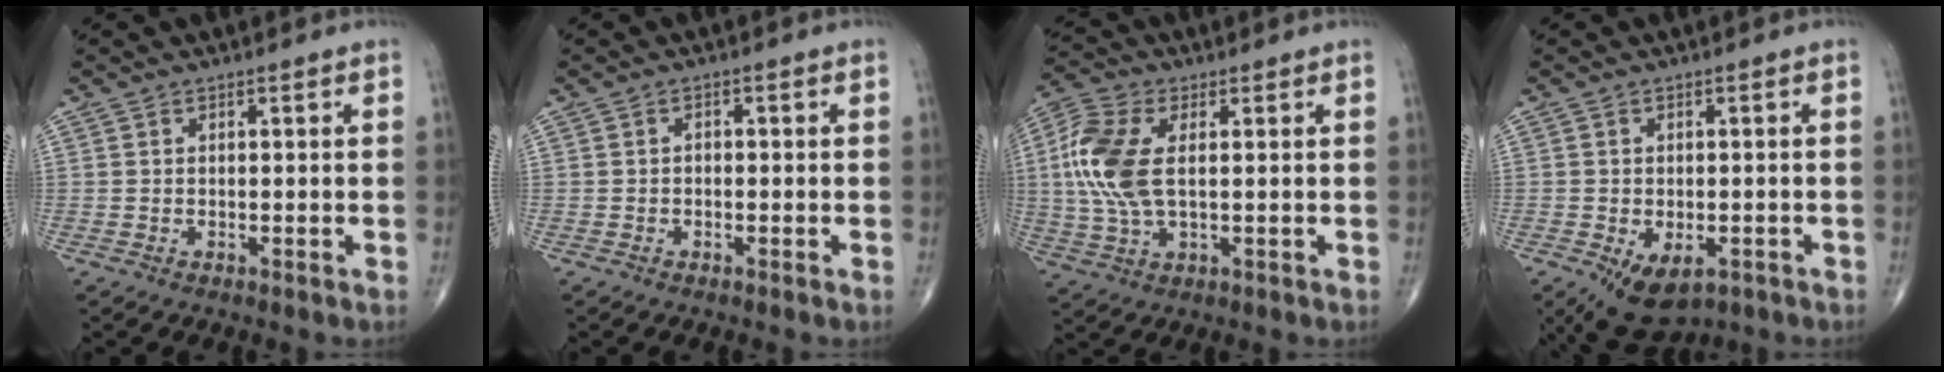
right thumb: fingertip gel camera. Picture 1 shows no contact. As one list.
[{"total": 0.8, "force": [-0.2, 0.6, 0.5], "torque": [0.001, 0.005, -0.008]}, {"total": 12.1, "force": [1.6, 6.3, 10.2], "torque": [-0.244, 0.007, 0.030]}, {"total": 9.1, "force": [-4.3, 5.4, 5.9], "torque": [-0.090, 0.003, -0.056]}]